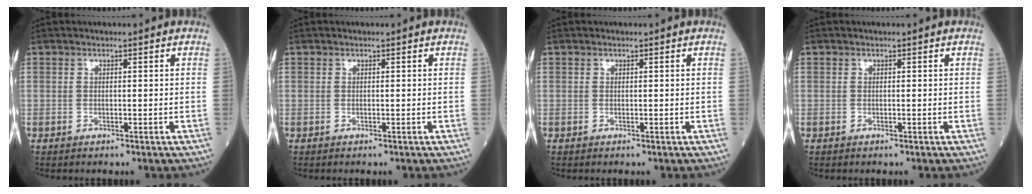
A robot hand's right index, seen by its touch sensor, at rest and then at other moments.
{"total": 0.0}
{"total": 0.0}
{"total": 0.0}